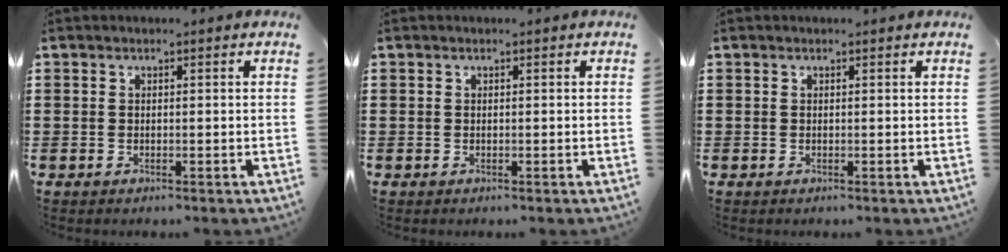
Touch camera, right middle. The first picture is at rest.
{"total": 0.0}
{"total": 0.0}